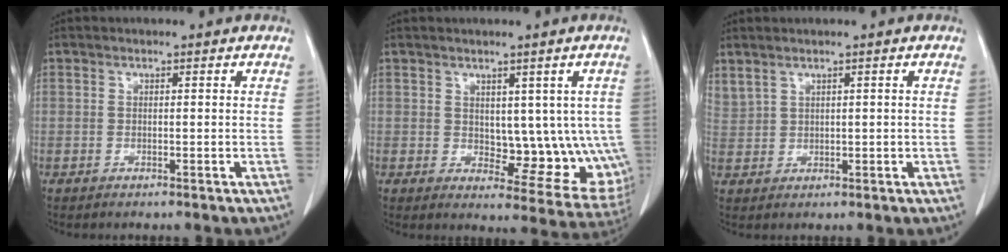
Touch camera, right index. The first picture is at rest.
{"total": 10.4, "force": [0.5, 5.7, 8.7], "torque": [-0.086, 0.003, 0.026]}
{"total": 3.3, "force": [2.1, 1.9, 1.6], "torque": [-0.047, 0.016, 0.065]}